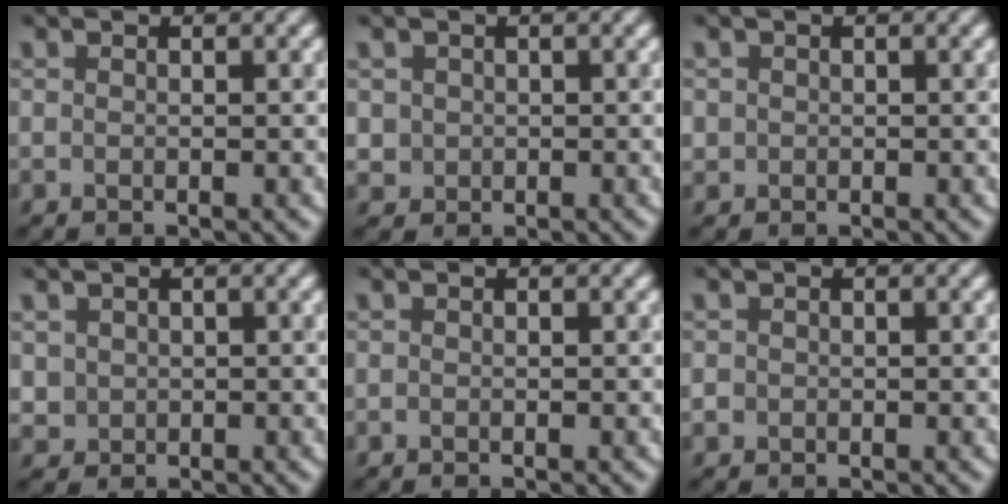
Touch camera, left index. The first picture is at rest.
{"total": 2.1, "force": [0.3, 2.1, 0.2], "torque": [0.013, 0.011, -0.004]}
{"total": 1.0, "force": [0.2, 1.0, -0.1], "torque": [0.014, 0.002, -0.001]}
{"total": 1.6, "force": [0.5, 1.5, 0.0], "torque": [0.012, 0.004, 0.012]}
{"total": 0.0}
{"total": 0.5, "force": [-0.1, 0.5, -0.1], "torque": [0.008, 0.000, -0.003]}